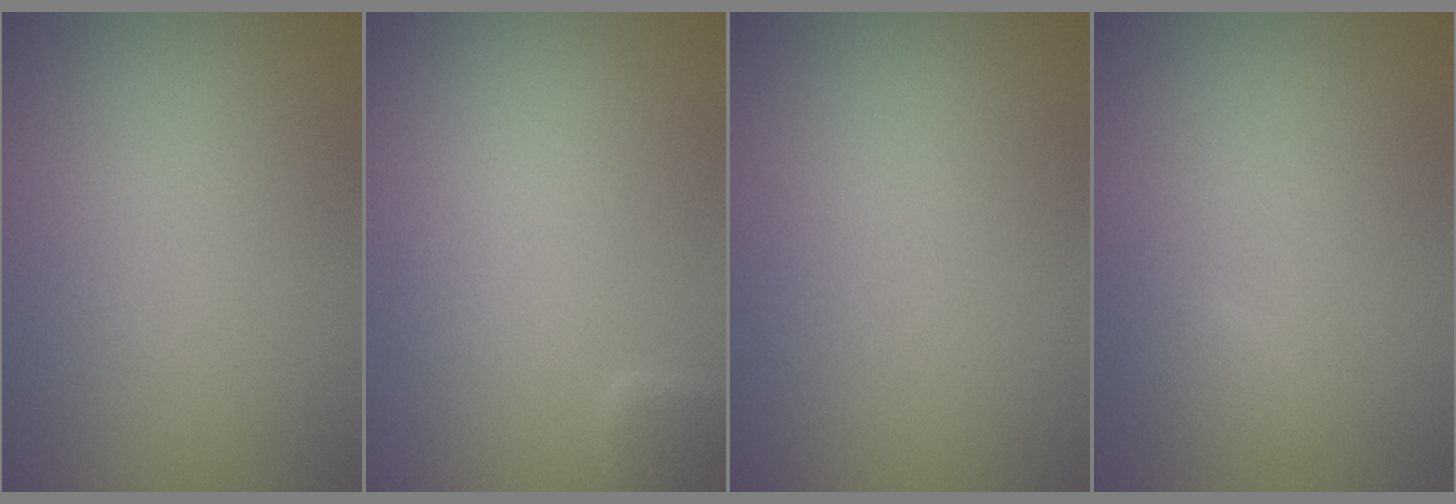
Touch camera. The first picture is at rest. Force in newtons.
{"total": 1.6, "press": 1.6, "slide": 0.1}
{"total": 0.0}
{"total": 0.8, "press": 0.8, "slide": 0.1}